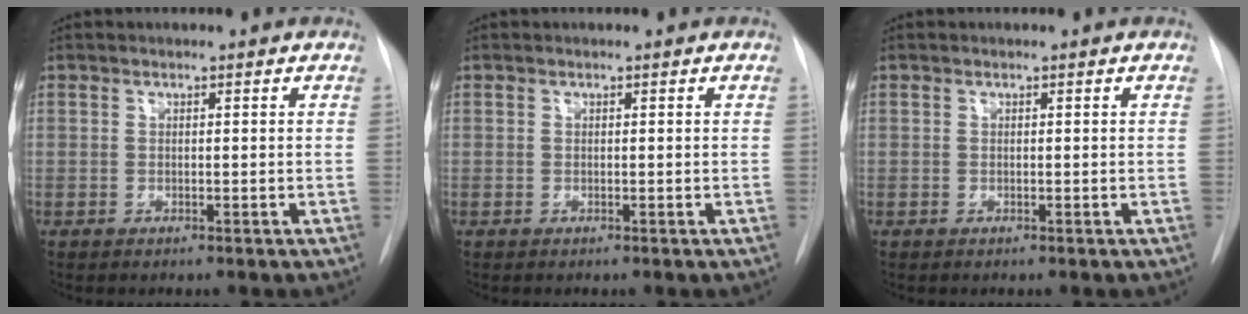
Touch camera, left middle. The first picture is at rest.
{"total": 0.0}
{"total": 0.0}